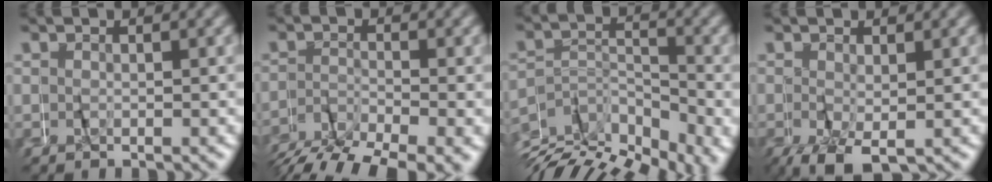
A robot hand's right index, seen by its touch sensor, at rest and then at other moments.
{"total": 5.2, "force": [-4.7, 0.9, 1.8], "torque": [-0.027, 0.001, -0.083]}
{"total": 7.5, "force": [-6.3, 2.7, 3.0], "torque": [-0.041, -0.011, -0.110]}
{"total": 4.5, "force": [-2.5, 1.7, 3.3], "torque": [-0.063, -0.023, -0.024]}